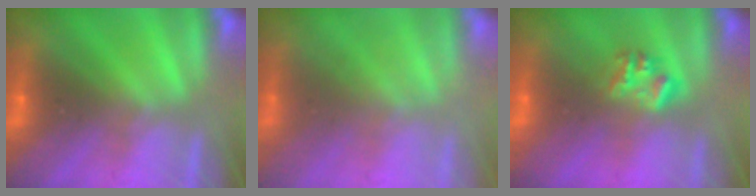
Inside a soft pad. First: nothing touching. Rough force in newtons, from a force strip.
{"total": 2.2}
{"total": 2.3}